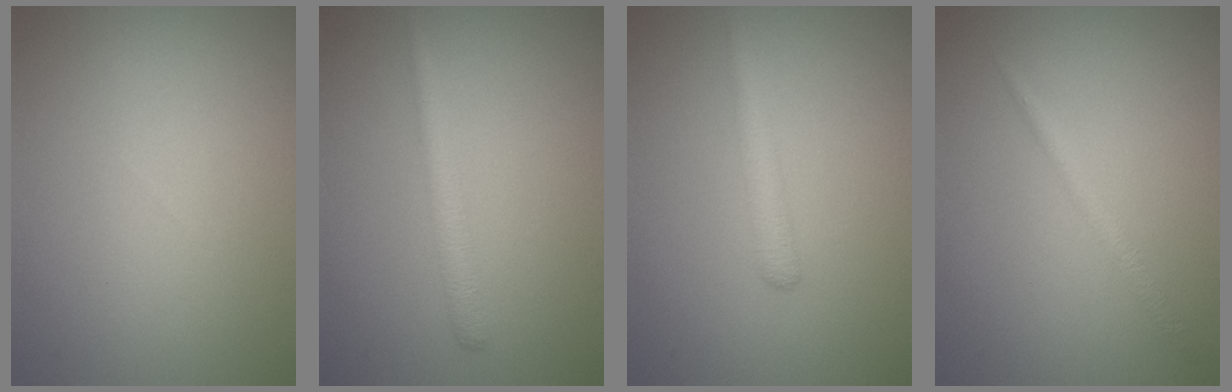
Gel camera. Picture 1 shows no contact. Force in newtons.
{"total": 2.0, "press": 2.0, "slide": 0.0}
{"total": 2.0, "press": 1.9, "slide": 0.1}
{"total": 1.4, "press": 1.4, "slide": 0.1}